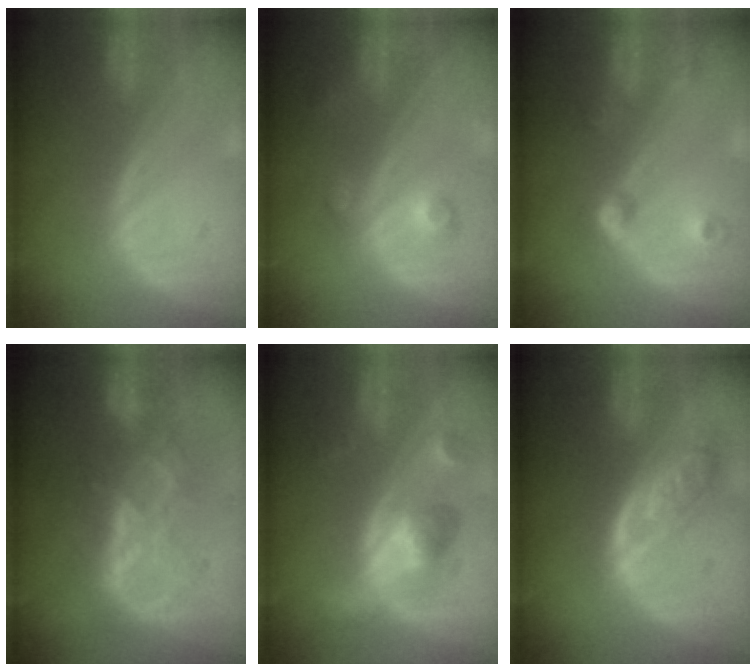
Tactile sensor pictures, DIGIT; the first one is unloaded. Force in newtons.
{"total": 3.8, "press": 3.5, "slide": 1.4}
{"total": 4.5, "press": 4.0, "slide": 2.0}
{"total": 6.6, "press": 6.6, "slide": 0.3}
{"total": 6.0, "press": 5.7, "slide": 1.9}
{"total": 6.4, "press": 5.8, "slide": 2.8}